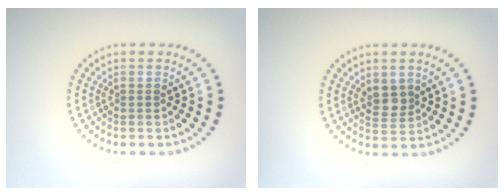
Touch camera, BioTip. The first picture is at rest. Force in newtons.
{"total": 2.1, "press": 1.9, "slide": 0.8}